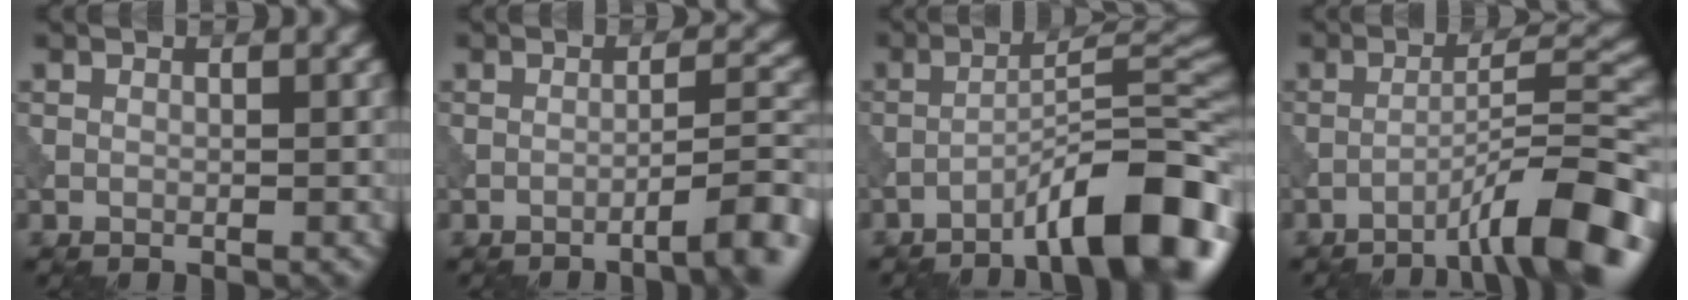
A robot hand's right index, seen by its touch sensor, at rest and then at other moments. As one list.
[{"total": 5.0, "force": [-3.1, 0.8, 3.8], "torque": [-0.044, 0.019, -0.053]}, {"total": 10.5, "force": [-6.4, 2.1, 8.0], "torque": [-0.114, 0.021, -0.104]}, {"total": 8.9, "force": [-5.7, 1.1, 6.8], "torque": [-0.095, 0.023, -0.094]}]